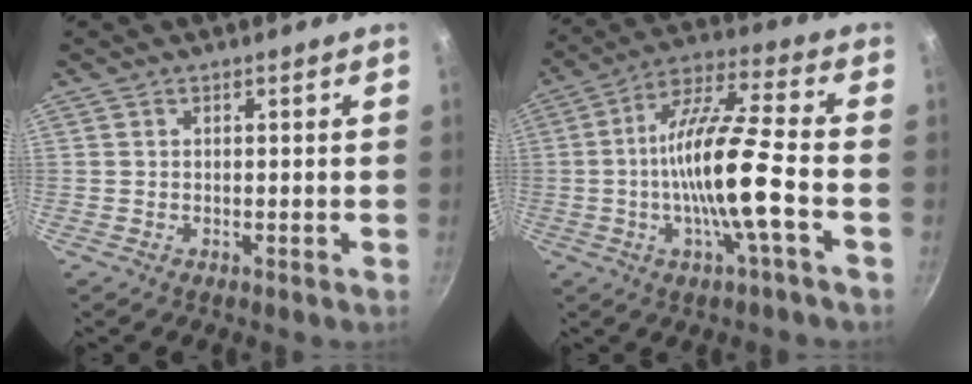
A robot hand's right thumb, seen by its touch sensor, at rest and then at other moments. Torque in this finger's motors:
{"motor_torque": [2.42, 2.59, 2.35, -0.42, 0.78]}